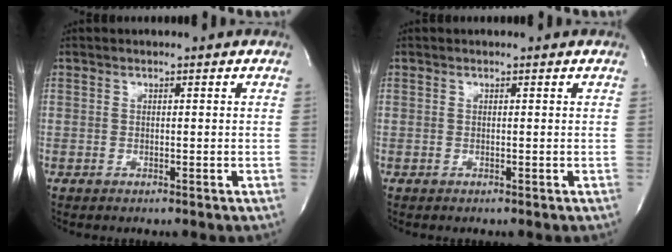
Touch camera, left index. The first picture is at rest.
{"total": 0.0}